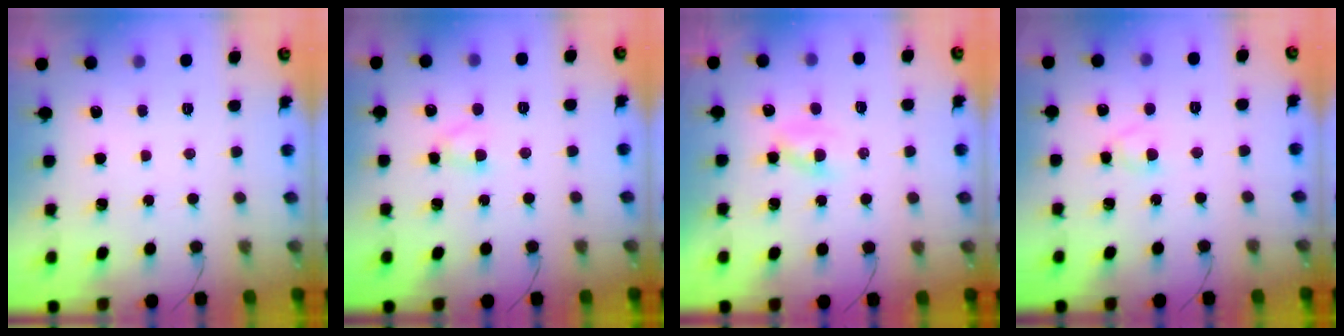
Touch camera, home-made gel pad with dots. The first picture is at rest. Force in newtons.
{"total": 2.6, "press": 2.3, "slide": 1.2}
{"total": 1.6, "press": 1.5, "slide": 0.7}
{"total": 2.8, "press": 2.6, "slide": 1.1}